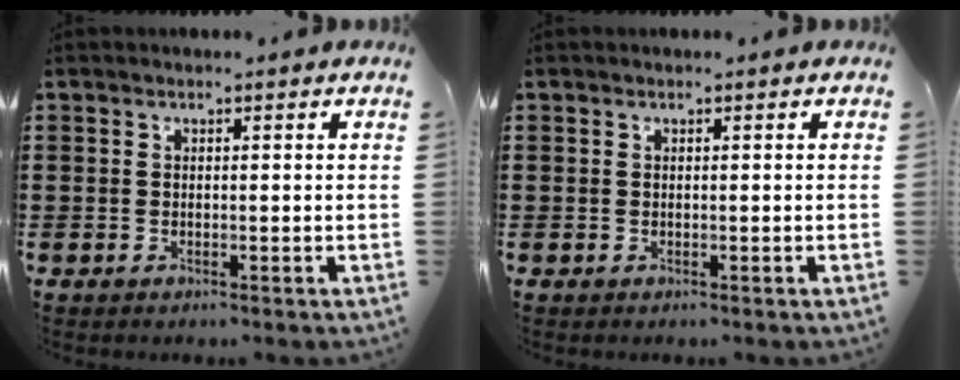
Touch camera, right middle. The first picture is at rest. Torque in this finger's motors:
{"motor_torque": [-2.14, 0.00, 0.01, -0.01]}